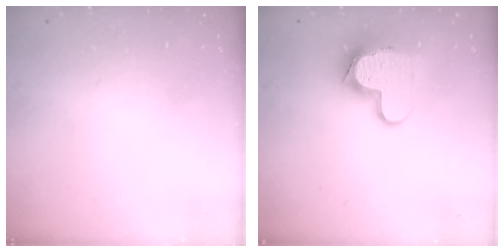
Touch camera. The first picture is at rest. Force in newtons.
{"total": 11.7, "press": 11.7, "slide": 1.0}